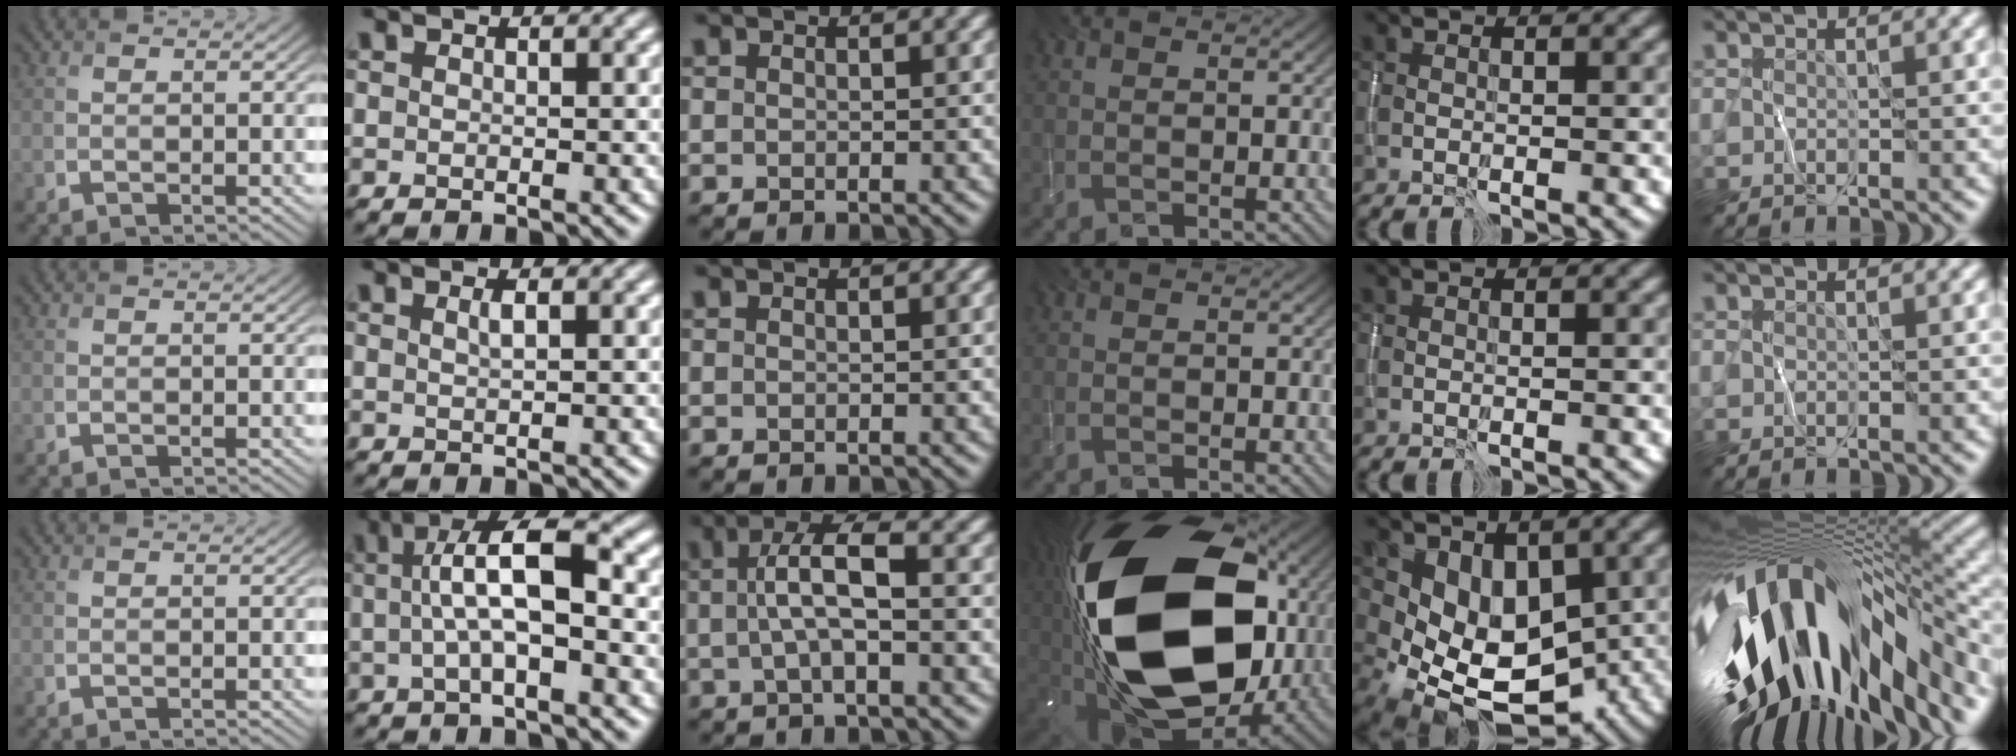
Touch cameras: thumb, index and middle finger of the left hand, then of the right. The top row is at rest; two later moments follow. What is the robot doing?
{"motion": "wipe", "object": "whiteboard"}